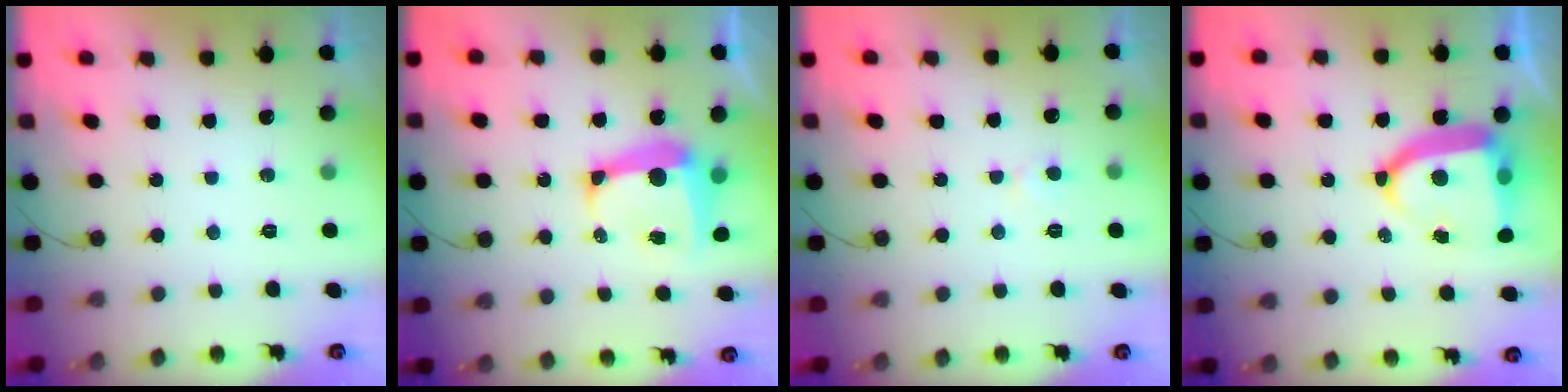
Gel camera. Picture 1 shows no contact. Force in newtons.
{"total": 9.7, "press": 9.7, "slide": 1.1}
{"total": 3.7, "press": 3.6, "slide": 0.4}
{"total": 12.4, "press": 12.4, "slide": 1.2}